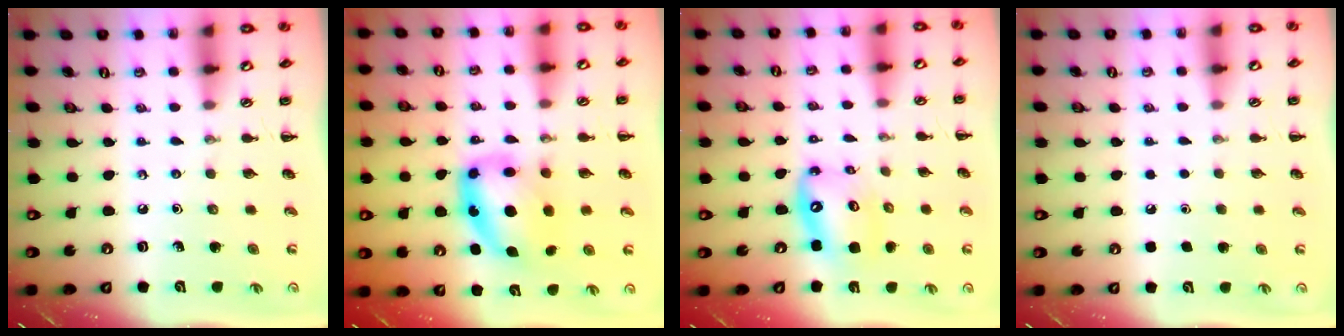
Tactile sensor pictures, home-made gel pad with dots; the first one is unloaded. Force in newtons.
{"total": 10.6, "press": 10.3, "slide": 2.5}
{"total": 12.3, "press": 11.9, "slide": 3.2}
{"total": 1.6, "press": 1.6, "slide": 0.1}